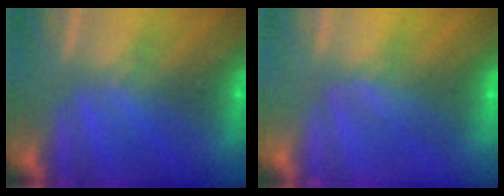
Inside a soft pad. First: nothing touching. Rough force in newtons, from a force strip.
{"total": 1.7}